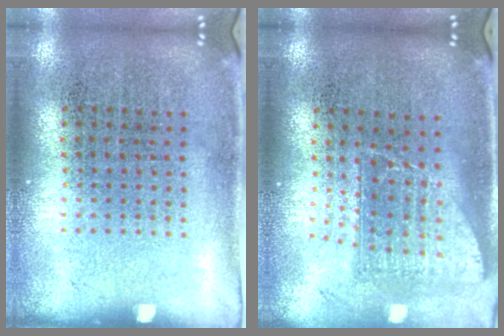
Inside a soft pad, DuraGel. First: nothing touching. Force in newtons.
{"total": 1.5, "press": 1.2, "slide": 0.9}